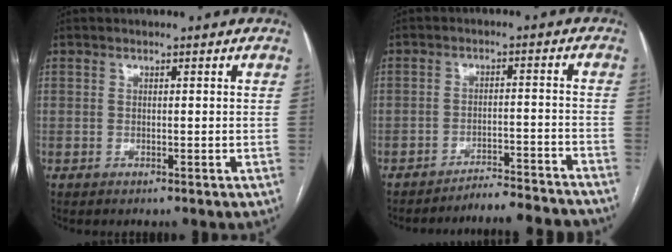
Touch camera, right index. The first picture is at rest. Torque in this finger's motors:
{"motor_torque": [0.03, -0.84, 0.11, 0.04]}